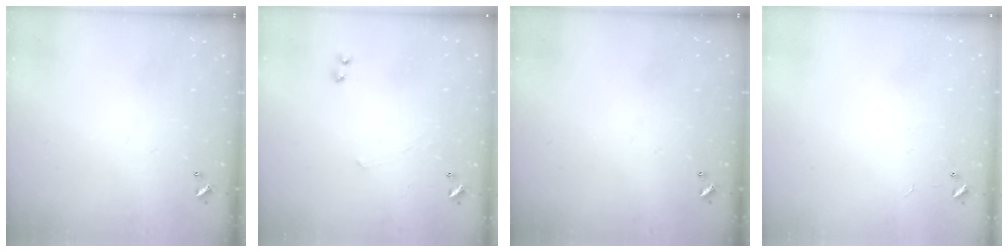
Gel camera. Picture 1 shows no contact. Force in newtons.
{"total": 3.1, "press": 3.0, "slide": 0.5}
{"total": 0.0}
{"total": 6.6, "press": 6.6, "slide": 0.7}